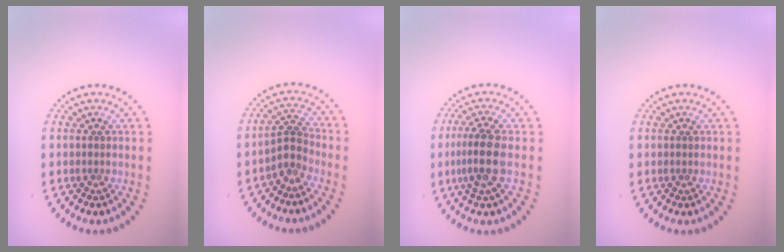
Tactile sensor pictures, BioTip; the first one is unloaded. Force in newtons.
{"total": 2.2, "press": 1.5, "slide": 1.6}
{"total": 3.7, "press": 3.3, "slide": 1.6}
{"total": 0.0}